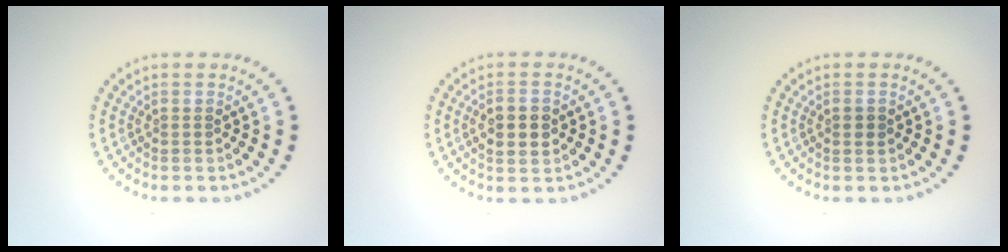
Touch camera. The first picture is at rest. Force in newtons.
{"total": 2.8, "press": 2.8, "slide": 0.1}
{"total": 0.9, "press": 0.9, "slide": 0.1}